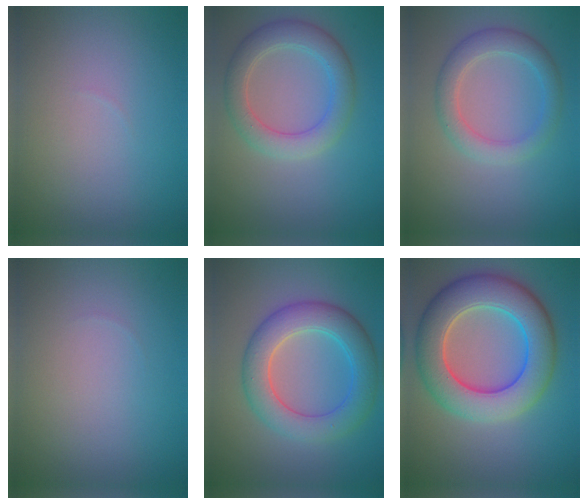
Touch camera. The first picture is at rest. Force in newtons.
{"total": 4.4, "press": 4.4, "slide": 0.2}
{"total": 3.4, "press": 3.4, "slide": 0.1}
{"total": 0.0}
{"total": 6.2, "press": 6.2, "slide": 0.3}
{"total": 9.4, "press": 9.4, "slide": 0.5}